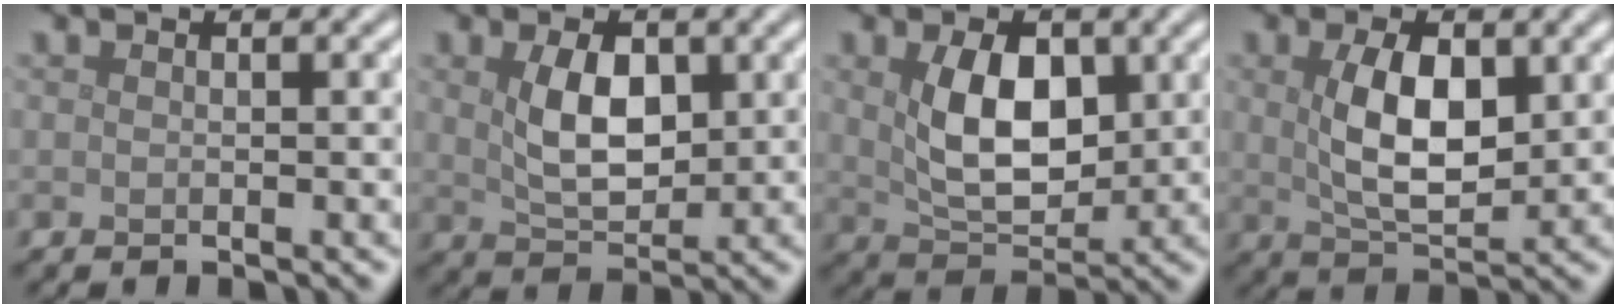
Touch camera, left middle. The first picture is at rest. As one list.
[{"total": 4.7, "force": [1.1, 2.8, 3.7], "torque": [-0.075, -0.003, 0.023]}, {"total": 6.2, "force": [1.2, 3.7, 4.8], "torque": [-0.092, -0.004, 0.027]}, {"total": 5.9, "force": [1.1, 3.0, 5.0], "torque": [-0.099, -0.002, 0.025]}]